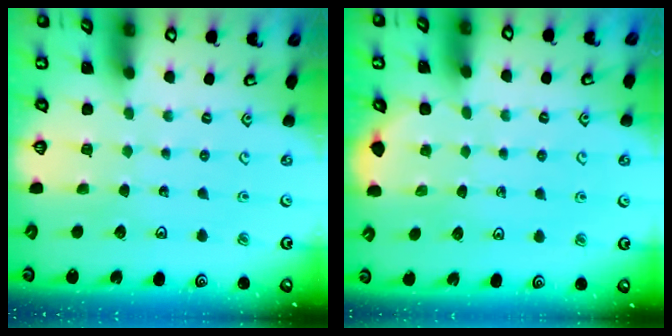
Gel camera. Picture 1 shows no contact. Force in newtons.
{"total": 1.5, "press": 1.2, "slide": 1.0}